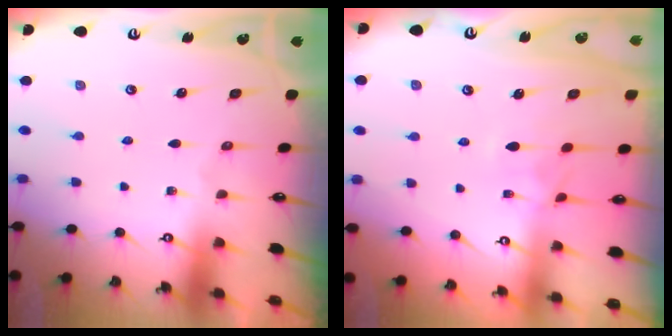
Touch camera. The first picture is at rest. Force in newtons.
{"total": 1.9, "press": 1.7, "slide": 0.7}